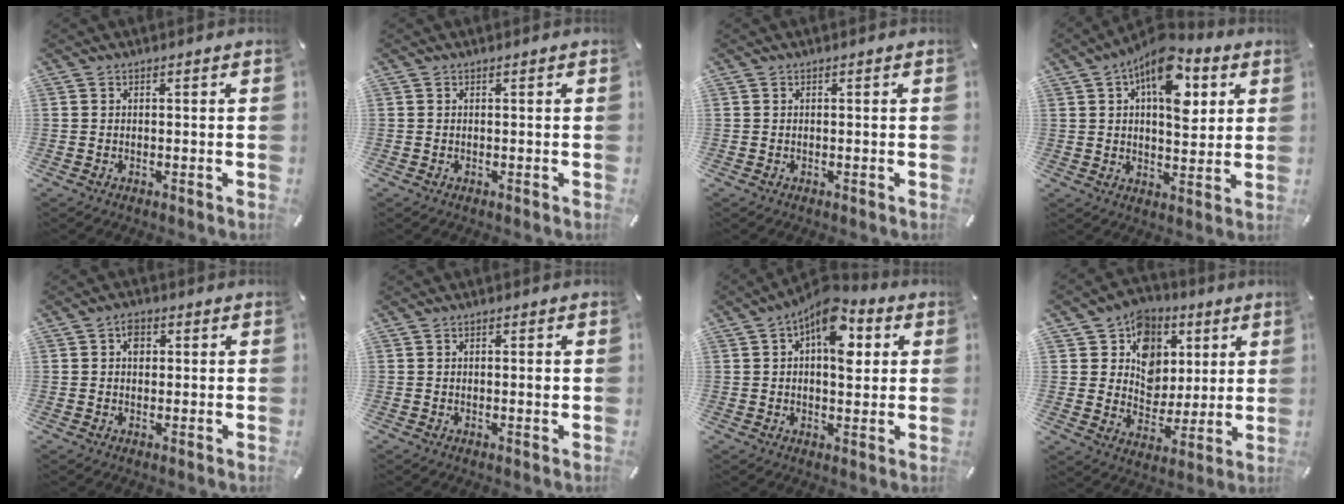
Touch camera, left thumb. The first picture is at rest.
{"total": 0.0}
{"total": 0.0}
{"total": 14.5, "force": [6.4, 7.7, 10.5], "torque": [-0.145, -0.026, 0.107]}
{"total": 3.1, "force": [0.7, 2.4, 1.8], "torque": [-0.016, -0.001, 0.005]}
{"total": 1.4, "force": [0.2, 0.6, 1.3], "torque": [-0.016, 0.001, -0.001]}
{"total": 12.2, "force": [4.7, 6.6, 9.2], "torque": [-0.121, -0.023, 0.078]}
{"total": 11.9, "force": [3.7, 10.8, 3.2], "torque": [-0.049, -0.027, 0.072]}